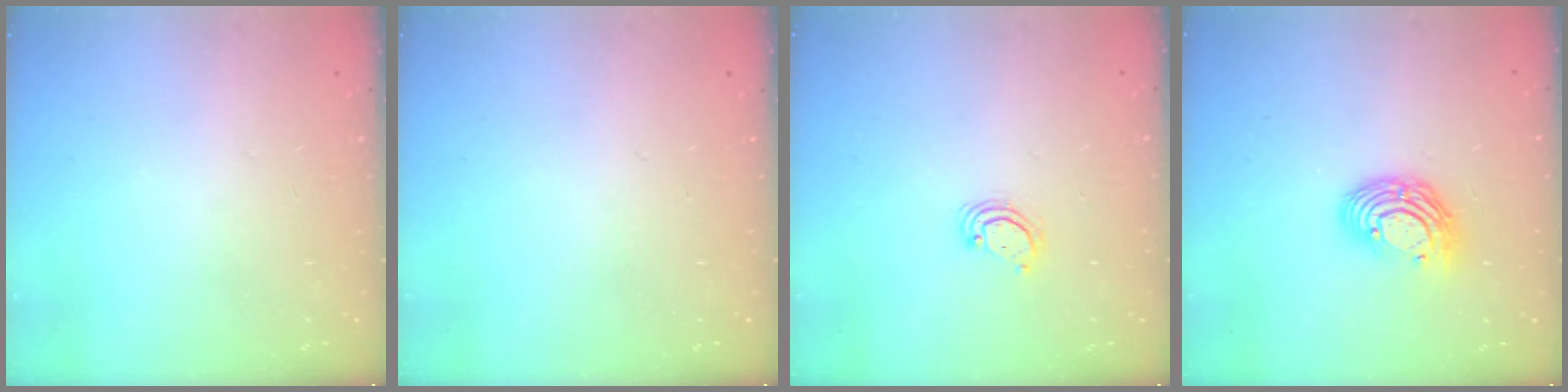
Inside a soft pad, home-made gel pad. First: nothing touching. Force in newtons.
{"total": 0.0}
{"total": 4.2, "press": 4.2, "slide": 0.4}
{"total": 10.9, "press": 10.9, "slide": 0.8}